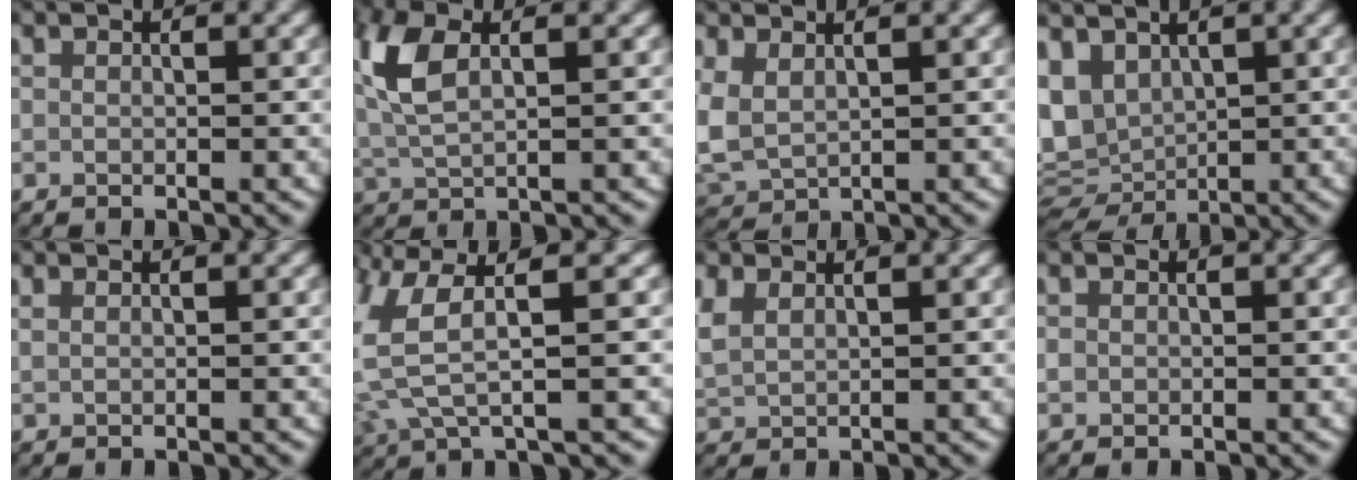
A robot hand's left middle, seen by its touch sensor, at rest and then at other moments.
{"total": 4.6, "force": [1.2, 2.3, 3.8], "torque": [-0.099, 0.002, 0.025]}
{"total": 6.6, "force": [0.2, 6.0, 2.8], "torque": [-0.123, -0.026, 0.015]}
{"total": 10.1, "force": [0.6, 9.3, 4.0], "torque": [-0.133, -0.038, 0.019]}
{"total": 0.6, "force": [0.5, 0.1, 0.4], "torque": [-0.011, 0.002, 0.011]}
{"total": 7.1, "force": [0.9, 4.4, 5.5], "torque": [-0.143, 0.002, 0.014]}
{"total": 3.7, "force": [1.3, 2.9, 1.9], "torque": [-0.064, -0.003, 0.031]}
{"total": 0.6, "force": [-0.2, 0.6, 0.1], "torque": [-0.010, -0.002, -0.001]}